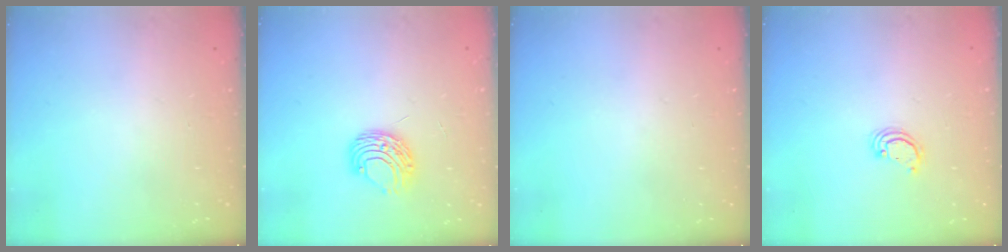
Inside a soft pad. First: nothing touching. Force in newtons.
{"total": 8.1, "press": 8.1, "slide": 0.5}
{"total": 0.0}
{"total": 2.1, "press": 2.1, "slide": 0.1}